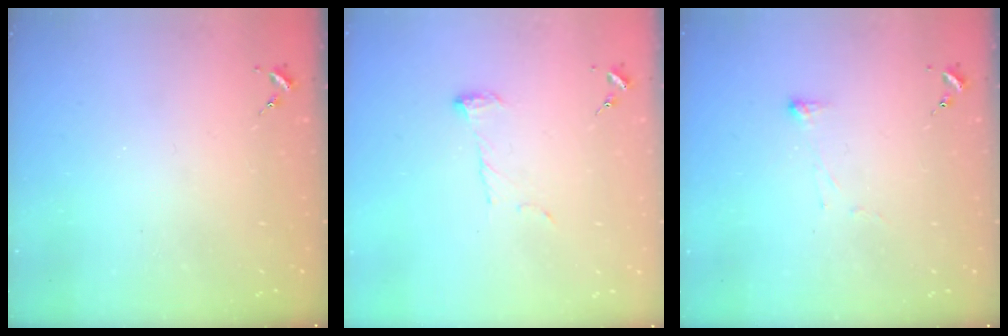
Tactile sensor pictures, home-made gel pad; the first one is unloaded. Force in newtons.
{"total": 6.9, "press": 6.8, "slide": 0.5}
{"total": 2.9, "press": 2.8, "slide": 0.6}